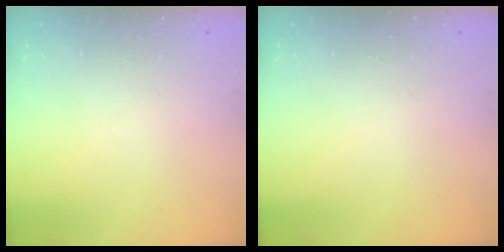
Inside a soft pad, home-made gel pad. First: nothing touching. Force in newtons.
{"total": 0.0}